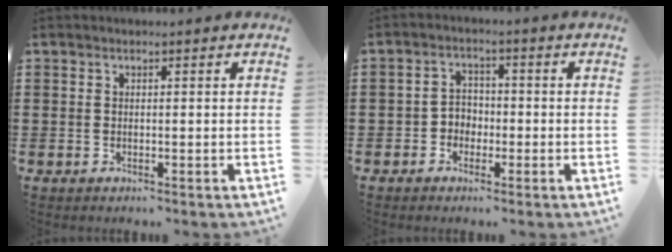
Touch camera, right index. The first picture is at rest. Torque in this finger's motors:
{"motor_torque": [0.65, -0.39, 0.28, 0.05]}